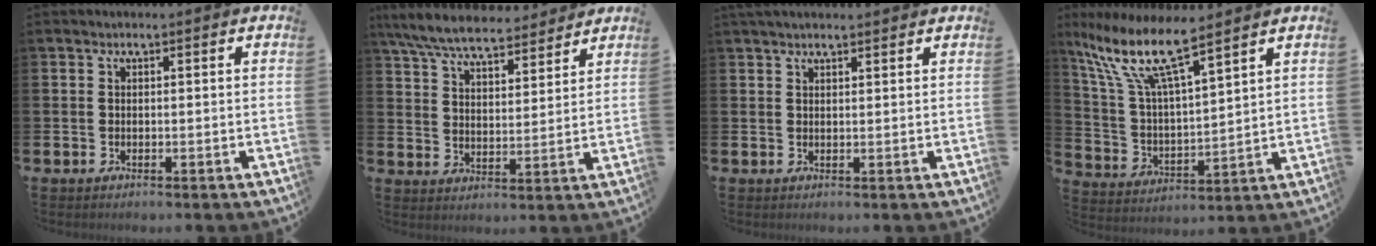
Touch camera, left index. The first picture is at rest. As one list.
[{"total": 7.8, "force": [7.2, 1.6, 2.5], "torque": [-0.079, -0.032, 0.130]}, {"total": 1.8, "force": [1.7, 0.3, 0.5], "torque": [0.000, -0.004, 0.029]}, {"total": 10.4, "force": [8.3, 1.7, 6.1], "torque": [-0.151, -0.041, 0.138]}]